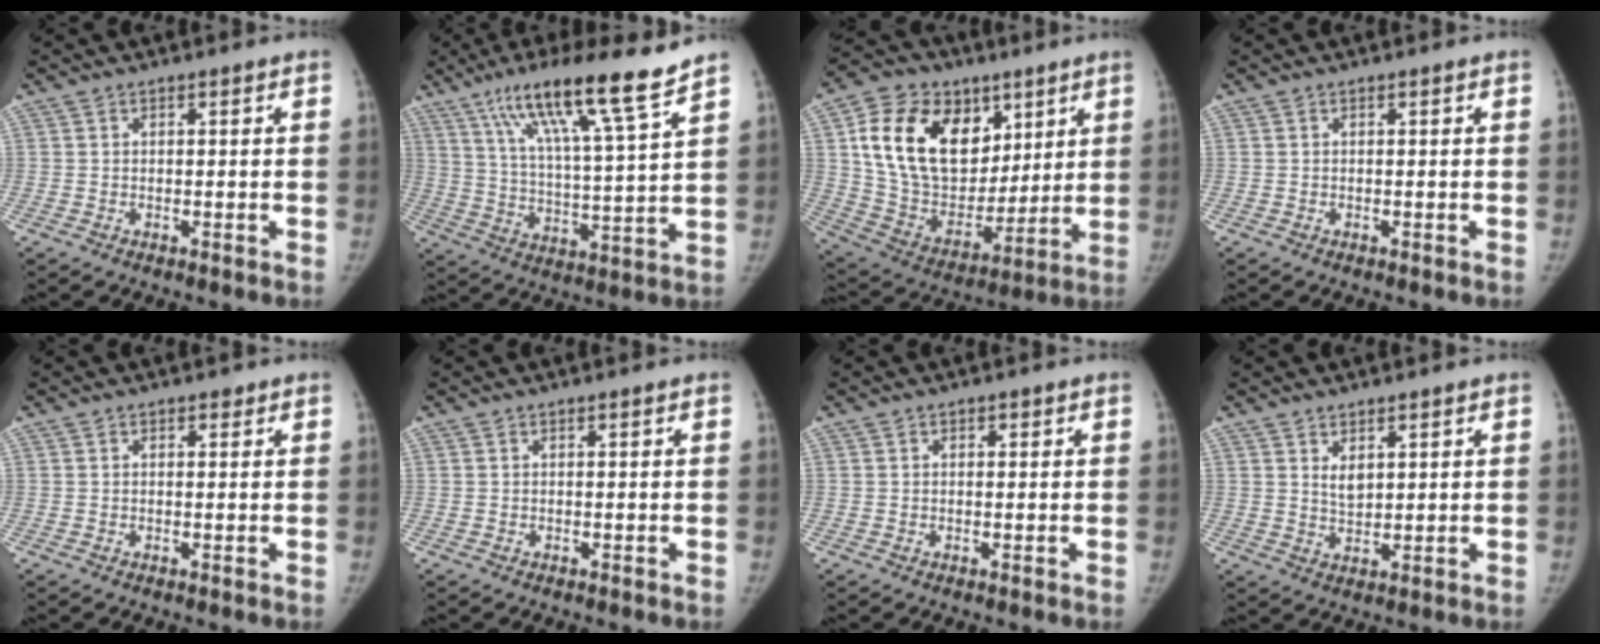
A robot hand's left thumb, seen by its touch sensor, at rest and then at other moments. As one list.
[{"total": 17.3, "force": [12.0, 0.7, 12.4], "torque": [-0.194, -0.053, 0.202]}, {"total": 24.6, "force": [9.3, 17.2, 14.9], "torque": [-0.242, -0.016, 0.172]}, {"total": 0.0}, {"total": 0.6, "force": [0.4, 0.4, 0.2], "torque": [0.008, -0.001, 0.002]}, {"total": 0.0}, {"total": 0.6, "force": [0.2, 0.5, 0.3], "torque": [0.004, 0.001, 0.000]}, {"total": 3.1, "force": [1.5, 1.7, 2.1], "torque": [-0.023, -0.016, 0.034]}]